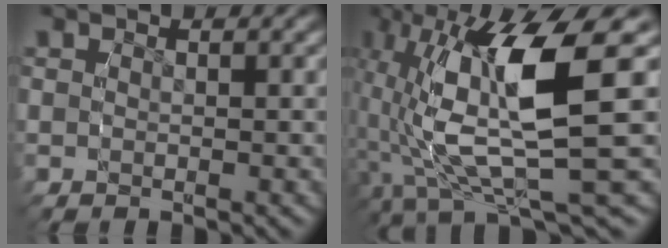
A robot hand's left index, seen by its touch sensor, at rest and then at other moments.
{"total": 12.5, "force": [-0.3, 5.1, 11.4], "torque": [-0.218, -0.012, 0.002]}